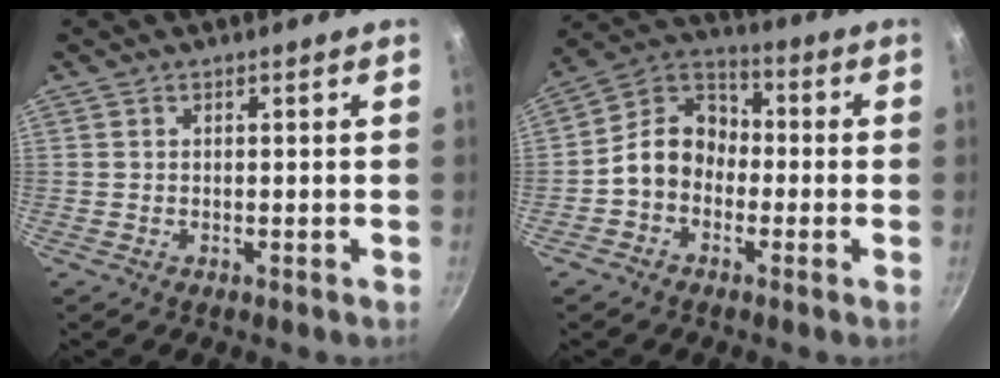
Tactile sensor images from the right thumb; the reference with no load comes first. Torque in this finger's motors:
{"motor_torque": [-0.42, 0.28, 1.08, -0.49, 0.05]}